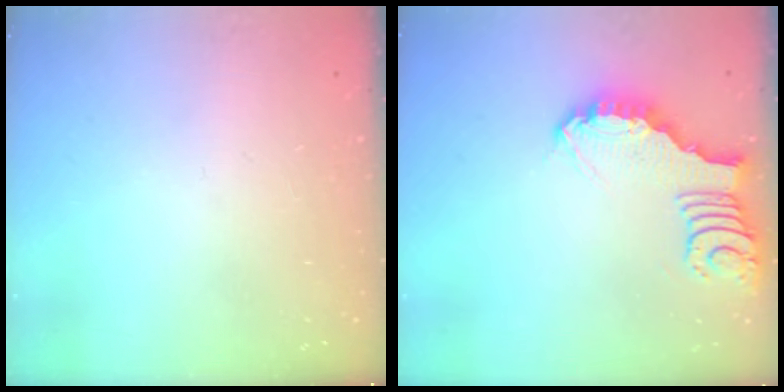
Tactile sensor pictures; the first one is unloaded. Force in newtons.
{"total": 3.8, "press": 3.8, "slide": 0.1}